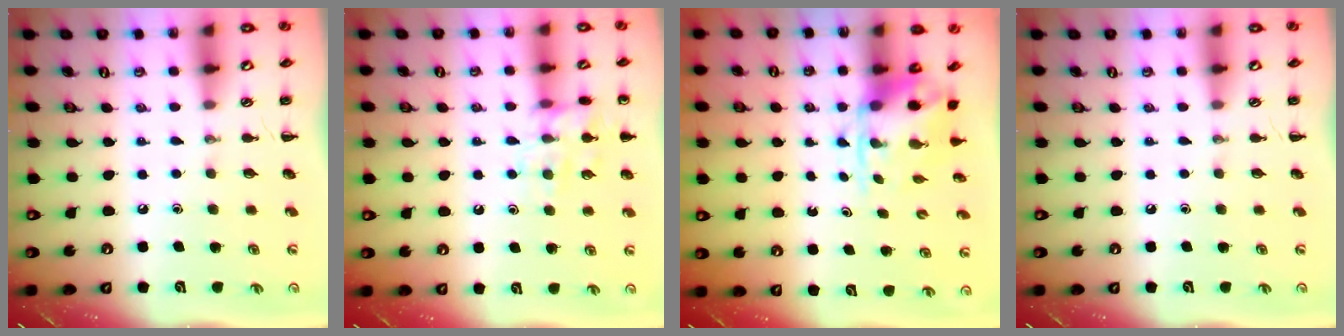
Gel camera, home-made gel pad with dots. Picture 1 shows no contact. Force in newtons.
{"total": 12.6, "press": 12.5, "slide": 1.0}
{"total": 3.9, "press": 3.8, "slide": 0.9}
{"total": 0.0}